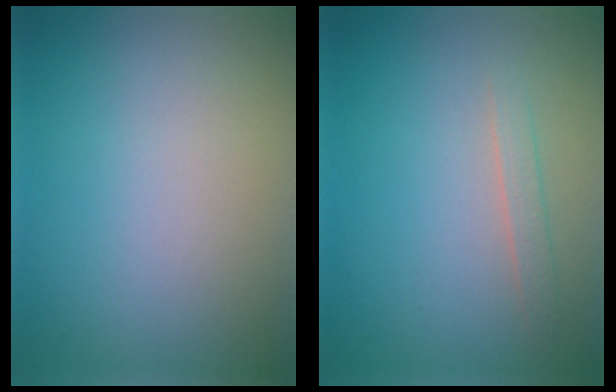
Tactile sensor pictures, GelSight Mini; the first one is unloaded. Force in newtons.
{"total": 1.2, "press": 1.2, "slide": 0.1}